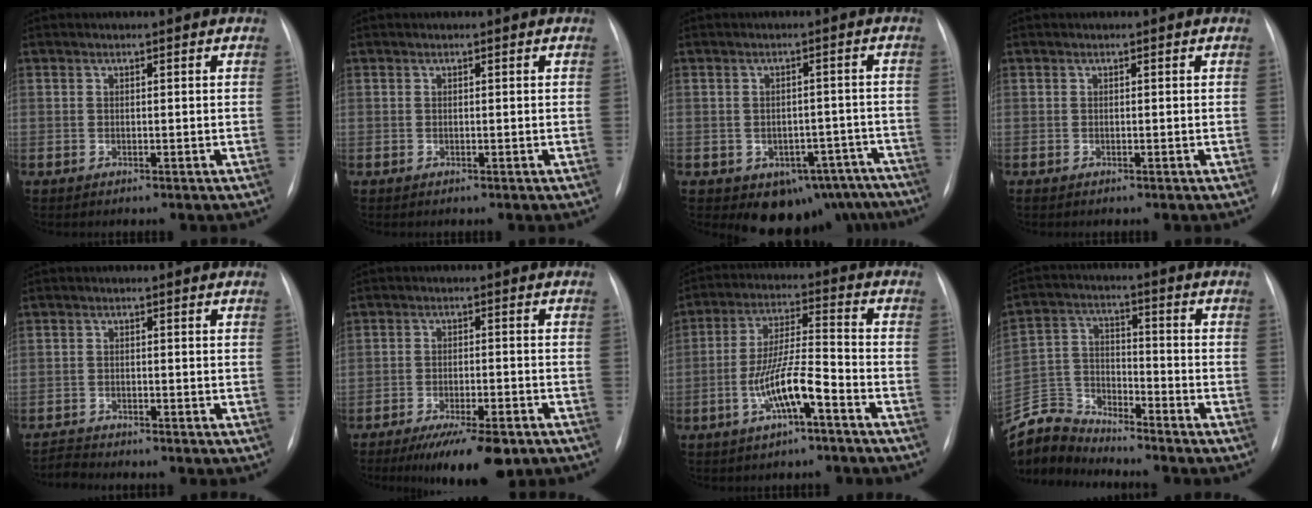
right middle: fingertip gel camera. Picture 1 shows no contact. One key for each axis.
{"total": 0.0}
{"total": 10.7, "fx": -7.8, "fy": 6.7, "fz": 3.1, "tx": -0.010, "ty": 0.028, "tz": -0.092}
{"total": 0.0}
{"total": 1.8, "fx": -1.6, "fy": -0.4, "fz": -0.7, "tx": 0.013, "ty": -0.013, "tz": -0.031}
{"total": 9.8, "fx": -6.8, "fy": 2.6, "fz": 6.6, "tx": -0.098, "ty": -0.012, "tz": -0.103}
{"total": 9.1, "fx": -4.1, "fy": 1.4, "fz": 8.0, "tx": -0.163, "ty": 0.009, "tz": -0.075}
{"total": 8.4, "fx": -8.3, "fy": 0.6, "fz": -0.9, "tx": 0.010, "ty": 0.018, "tz": -0.166}